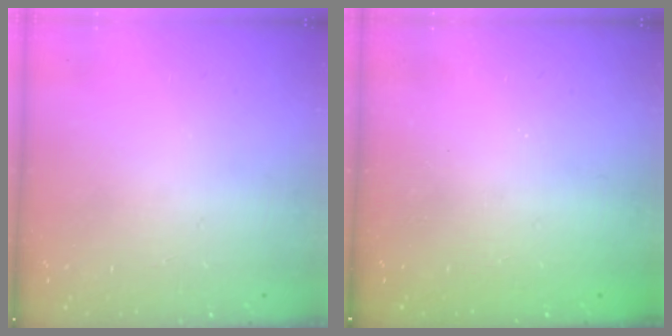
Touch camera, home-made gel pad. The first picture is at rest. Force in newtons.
{"total": 2.4, "press": 2.3, "slide": 0.7}